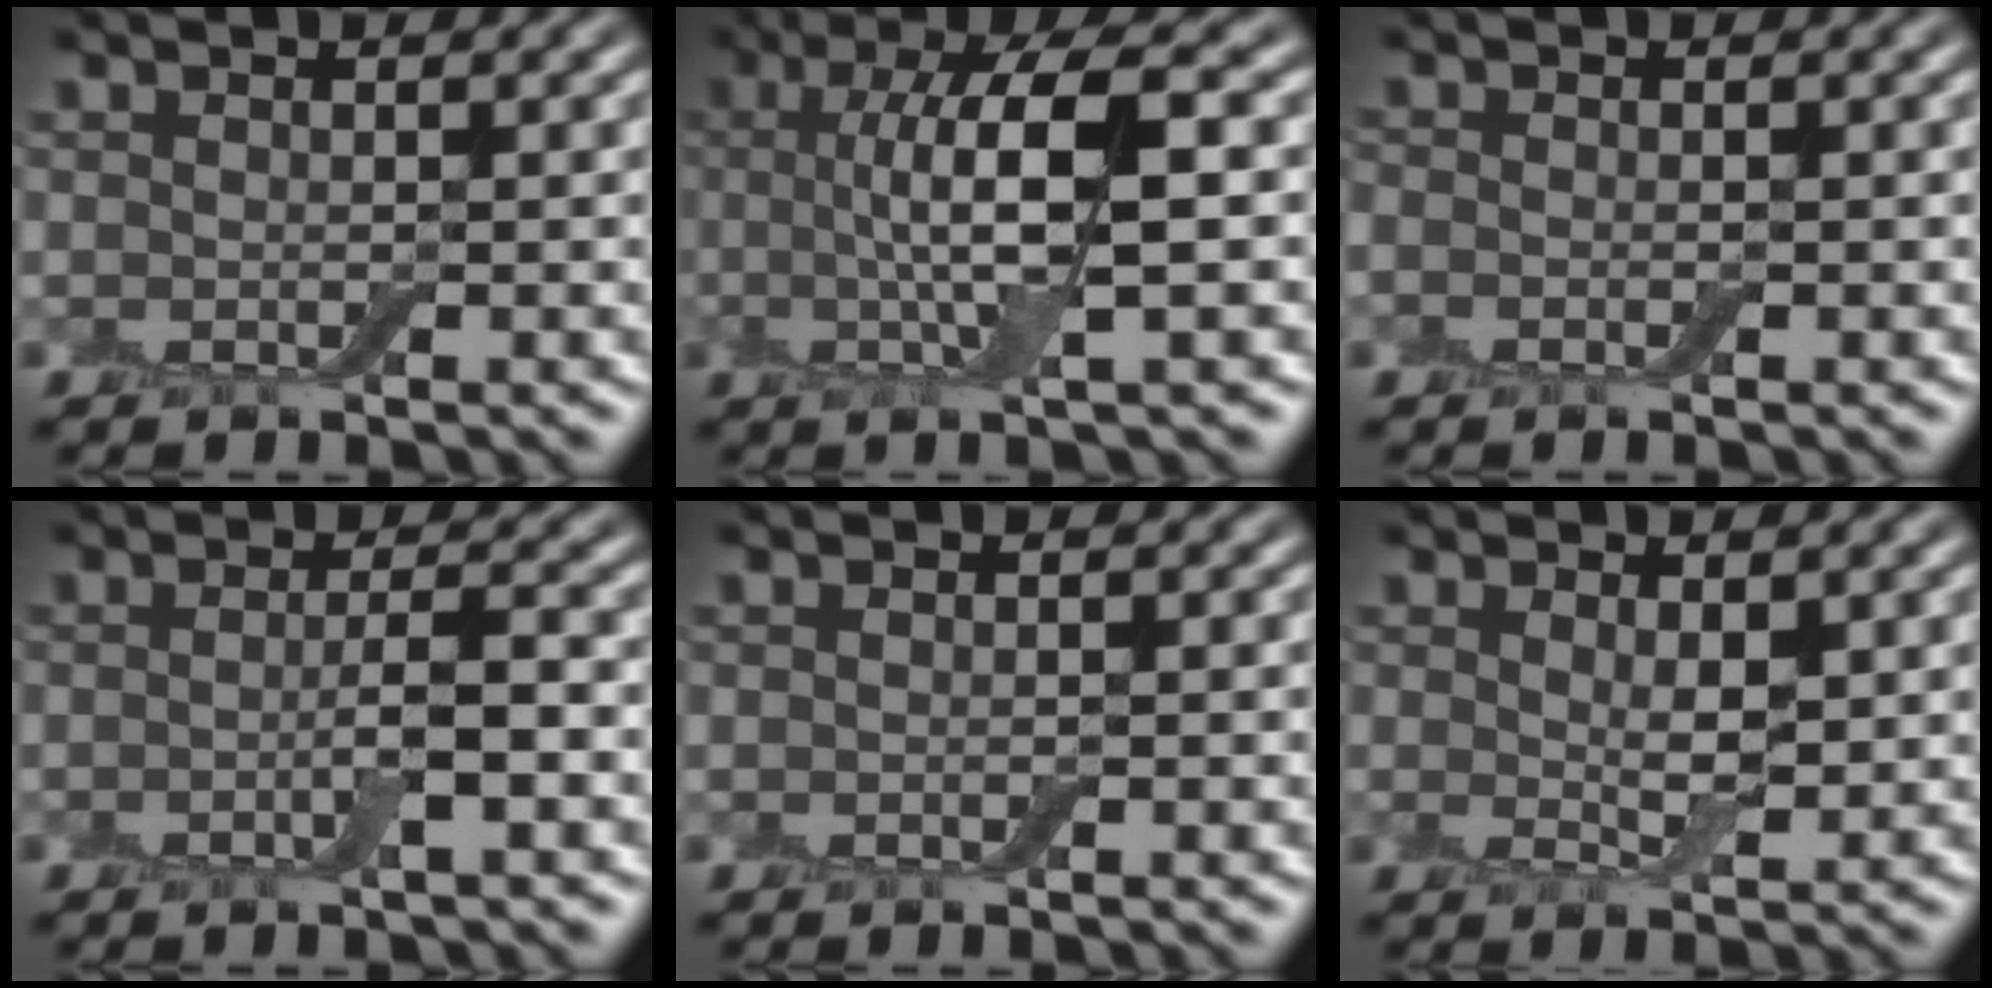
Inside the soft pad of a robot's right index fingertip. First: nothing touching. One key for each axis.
{"total": 7.8, "fx": 0.7, "fy": 1.9, "fz": 7.5, "tx": -0.127, "ty": 0.006, "tz": 0.008}
{"total": 0.7, "fx": -0.3, "fy": 0.5, "fz": 0.4, "tx": -0.009, "ty": -0.002, "tz": -0.008}
{"total": 2.3, "fx": -0.5, "fy": 0.3, "fz": 2.2, "tx": -0.043, "ty": 0.001, "tz": -0.013}
{"total": 0.0}
{"total": 1.8, "fx": 0.8, "fy": 0.5, "fz": 1.6, "tx": -0.030, "ty": -0.009, "tz": 0.016}